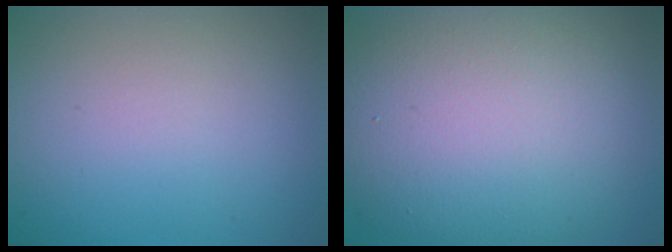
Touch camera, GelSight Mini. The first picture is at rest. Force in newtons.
{"total": 11.8, "press": 11.7, "slide": 1.1}